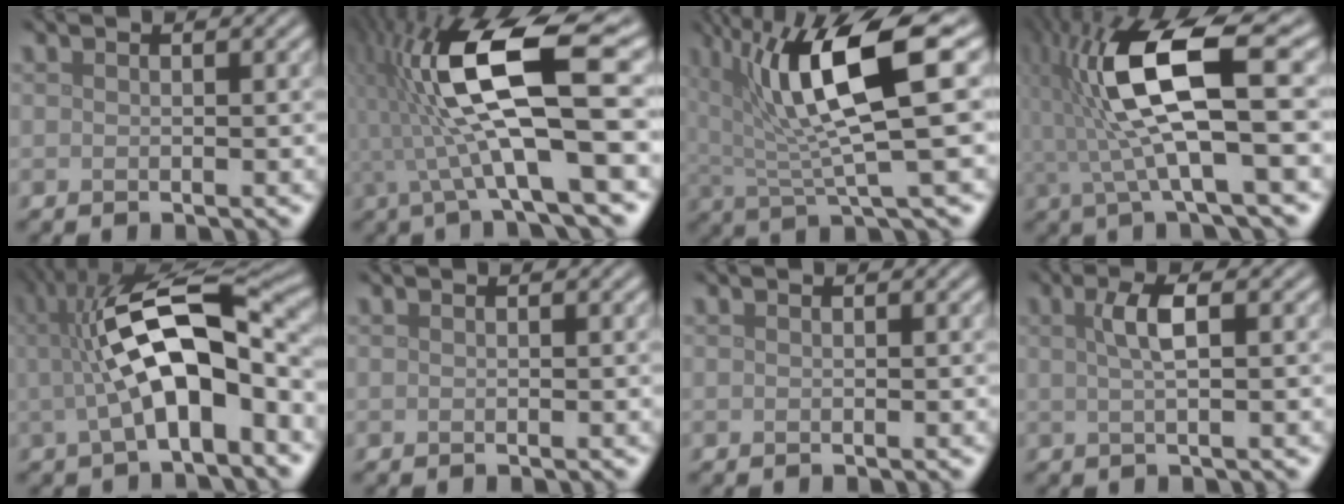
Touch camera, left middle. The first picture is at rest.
{"total": 12.8, "force": [0.6, 3.1, 12.3], "torque": [-0.230, 0.019, 0.007]}
{"total": 10.1, "force": [3.4, 2.5, 9.2], "torque": [-0.148, 0.004, 0.061]}
{"total": 10.9, "force": [0.9, 2.9, 10.4], "torque": [-0.206, 0.013, 0.017]}
{"total": 10.7, "force": [0.1, 3.9, 9.9], "torque": [-0.165, 0.020, -0.003]}
{"total": 0.0}
{"total": 0.0}
{"total": 2.8, "force": [0.7, 0.7, 2.6], "torque": [-0.043, 0.007, 0.009]}